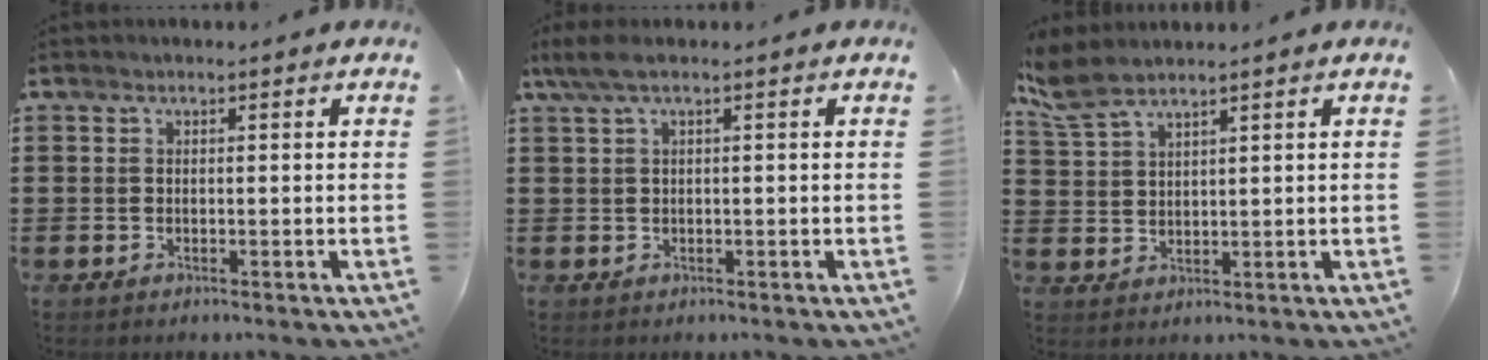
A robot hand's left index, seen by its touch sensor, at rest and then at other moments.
{"total": 2.4, "force": [0.4, 0.4, 2.3], "torque": [-0.057, -0.005, 0.002]}
{"total": 4.4, "force": [3.5, 1.1, 2.4], "torque": [-0.059, -0.003, 0.065]}